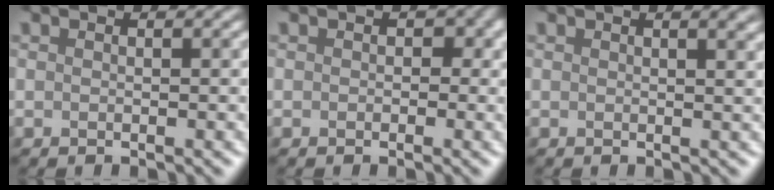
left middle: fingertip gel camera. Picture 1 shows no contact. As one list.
[{"total": 1.4, "force": [-0.1, 1.2, 0.6], "torque": [0.012, 0.003, -0.011]}, {"total": 1.8, "force": [0.8, 0.8, 1.4], "torque": [0.002, 0.012, -0.008]}]